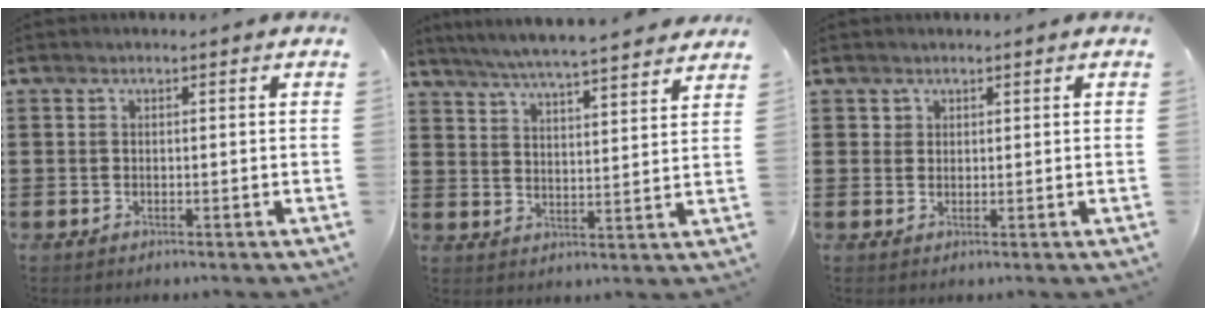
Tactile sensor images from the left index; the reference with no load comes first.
{"total": 5.3, "force": [5.0, -0.6, 1.4], "torque": [-0.048, -0.032, 0.086]}
{"total": 1.2, "force": [0.9, 0.8, 0.0], "torque": [-0.003, 0.002, 0.018]}